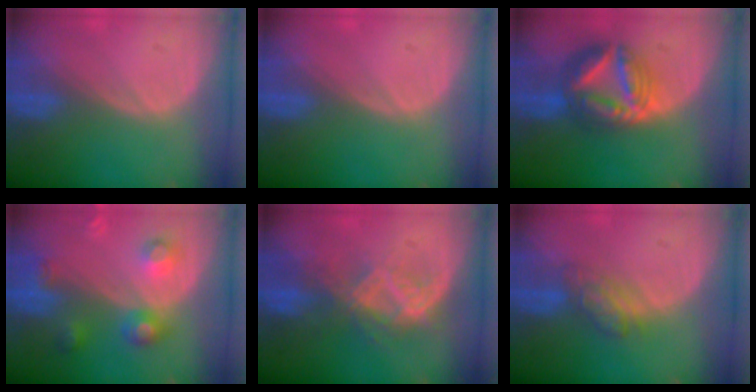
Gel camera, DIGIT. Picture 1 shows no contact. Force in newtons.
{"total": 0.0}
{"total": 8.5, "press": 8.5, "slide": 0.7}
{"total": 5.6, "press": 5.6, "slide": 0.3}
{"total": 6.9, "press": 6.5, "slide": 2.2}
{"total": 4.6, "press": 4.4, "slide": 1.4}